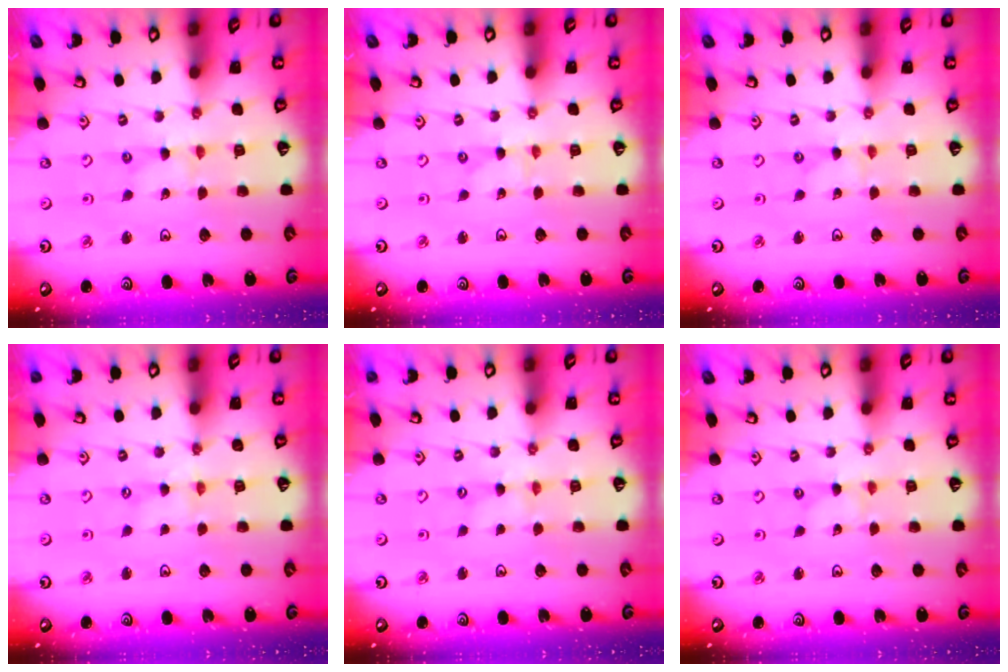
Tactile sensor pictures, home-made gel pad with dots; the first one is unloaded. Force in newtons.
{"total": 0.0}
{"total": 0.0}
{"total": 0.0}
{"total": 0.9, "press": 0.8, "slide": 0.2}
{"total": 0.0}